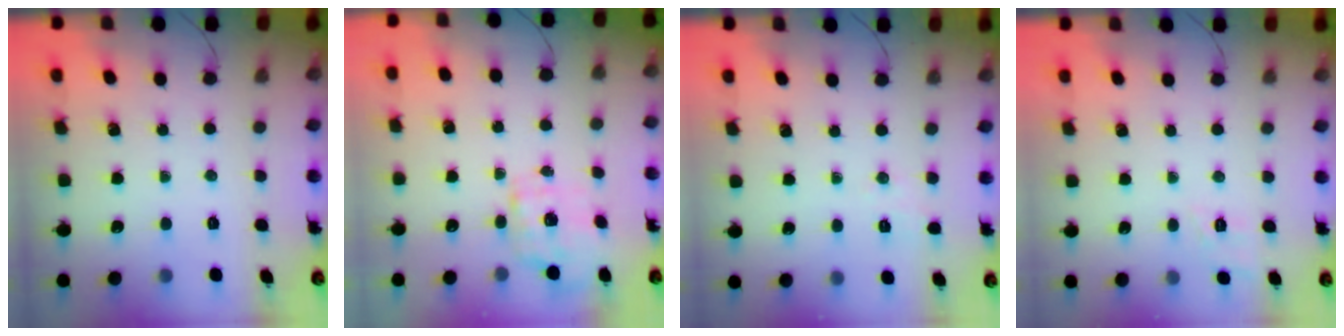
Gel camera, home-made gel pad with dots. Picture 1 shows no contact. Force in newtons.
{"total": 1.9, "press": 1.6, "slide": 1.0}
{"total": 1.7, "press": 1.0, "slide": 1.3}
{"total": 7.6, "press": 7.5, "slide": 1.4}